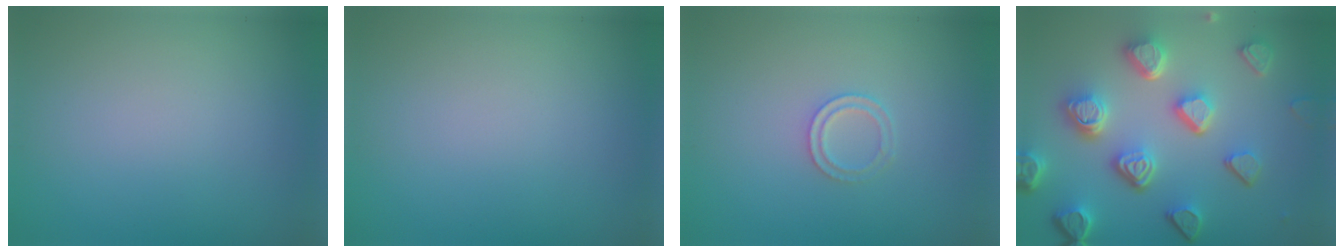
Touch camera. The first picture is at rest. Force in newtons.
{"total": 0.0}
{"total": 1.4, "press": 1.4, "slide": 0.3}
{"total": 6.8, "press": 5.3, "slide": 4.3}